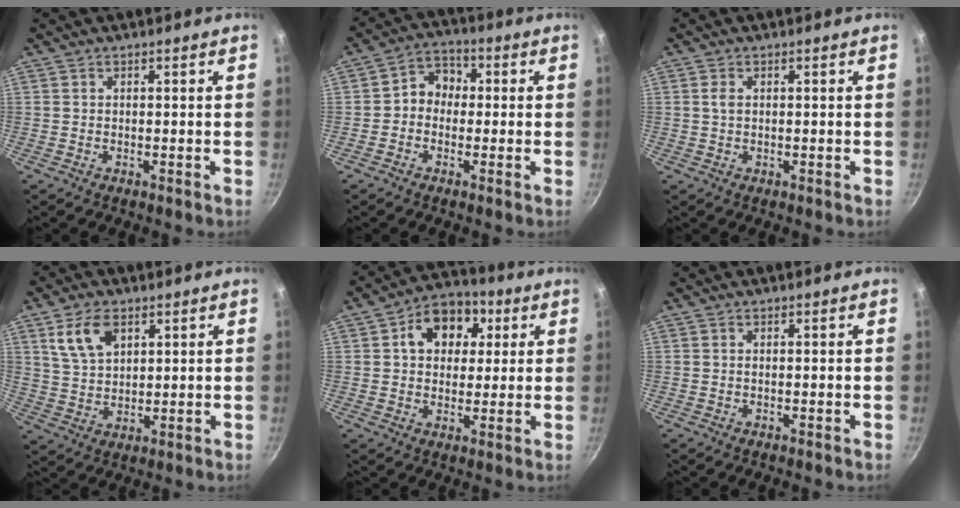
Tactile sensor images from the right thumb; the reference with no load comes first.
{"total": 6.1, "force": [-0.3, 5.1, 3.2], "torque": [-0.020, 0.020, -0.023]}
{"total": 1.4, "force": [0.3, 0.9, 1.1], "torque": [-0.021, 0.002, 0.005]}
{"total": 8.7, "force": [4.0, 5.2, 5.6], "torque": [-0.092, -0.012, 0.082]}
{"total": 12.3, "force": [3.7, 9.3, 7.1], "torque": [-0.074, 0.007, 0.044]}
{"total": 0.0}